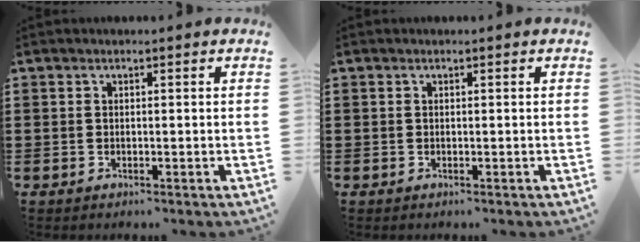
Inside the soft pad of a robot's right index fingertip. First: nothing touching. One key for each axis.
{"total": 0.0}